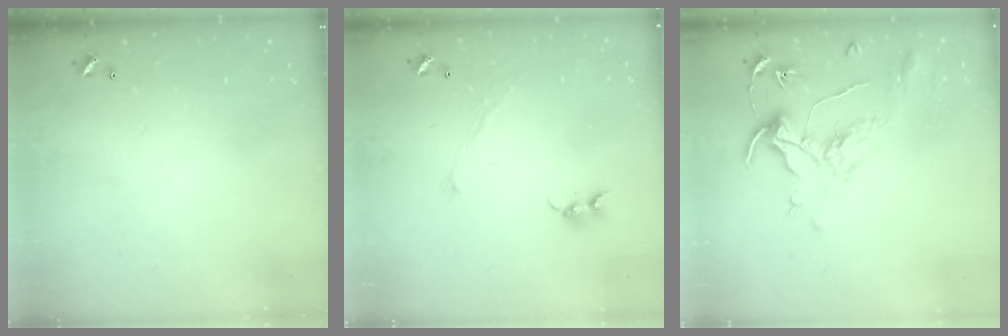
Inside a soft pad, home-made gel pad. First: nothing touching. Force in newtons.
{"total": 0.8, "press": 0.7, "slide": 0.3}
{"total": 1.6, "press": 1.4, "slide": 0.7}